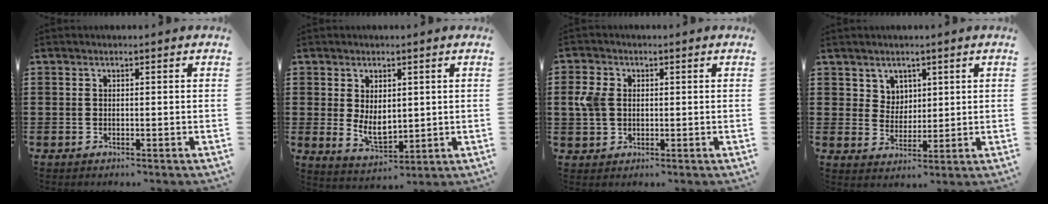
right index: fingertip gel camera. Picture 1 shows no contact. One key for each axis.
{"total": 4.7, "fx": 0.6, "fy": 3.1, "fz": 3.5, "tx": -0.053, "ty": -0.002, "tz": 0.011}
{"total": 4.1, "fx": 0.4, "fy": 3.1, "fz": 2.7, "tx": -0.083, "ty": 0.003, "tz": -0.001}
{"total": 4.2, "fx": 2.5, "fy": 3.3, "fz": 0.5, "tx": -0.027, "ty": 0.008, "tz": 0.047}